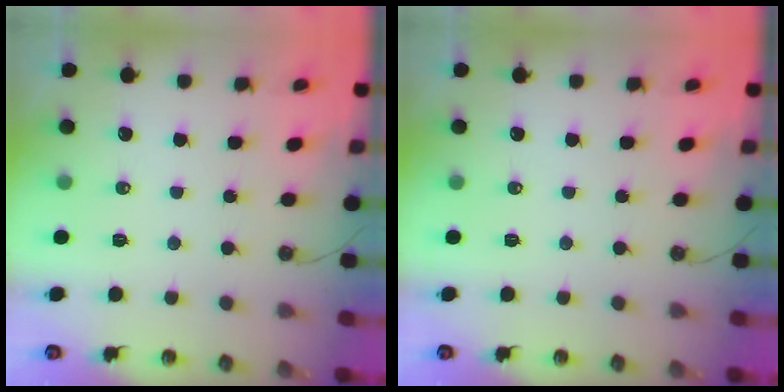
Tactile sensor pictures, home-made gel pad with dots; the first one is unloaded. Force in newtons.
{"total": 0.0}